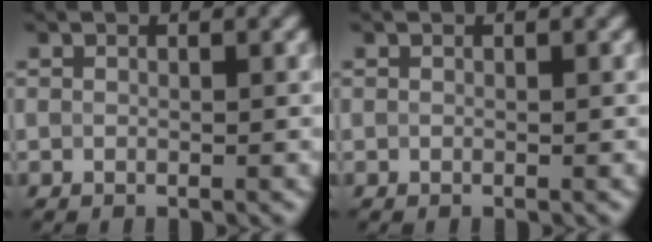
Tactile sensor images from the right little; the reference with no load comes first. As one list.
[{"total": 0.0}]